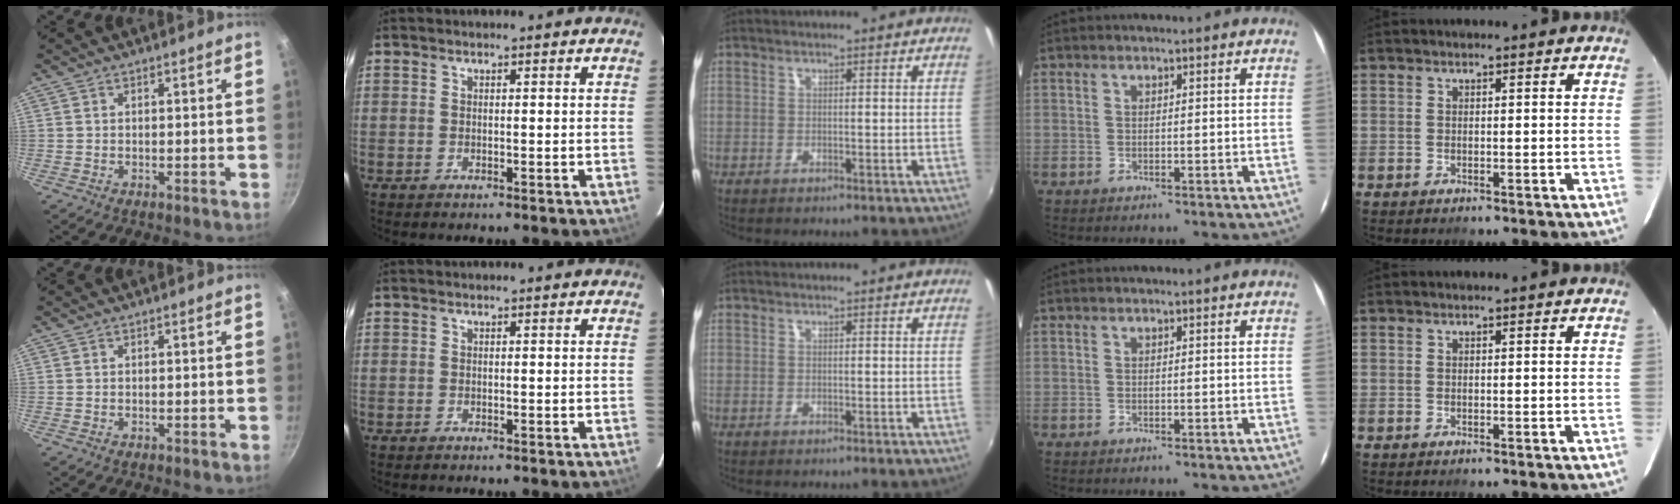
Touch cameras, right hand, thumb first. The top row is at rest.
{}